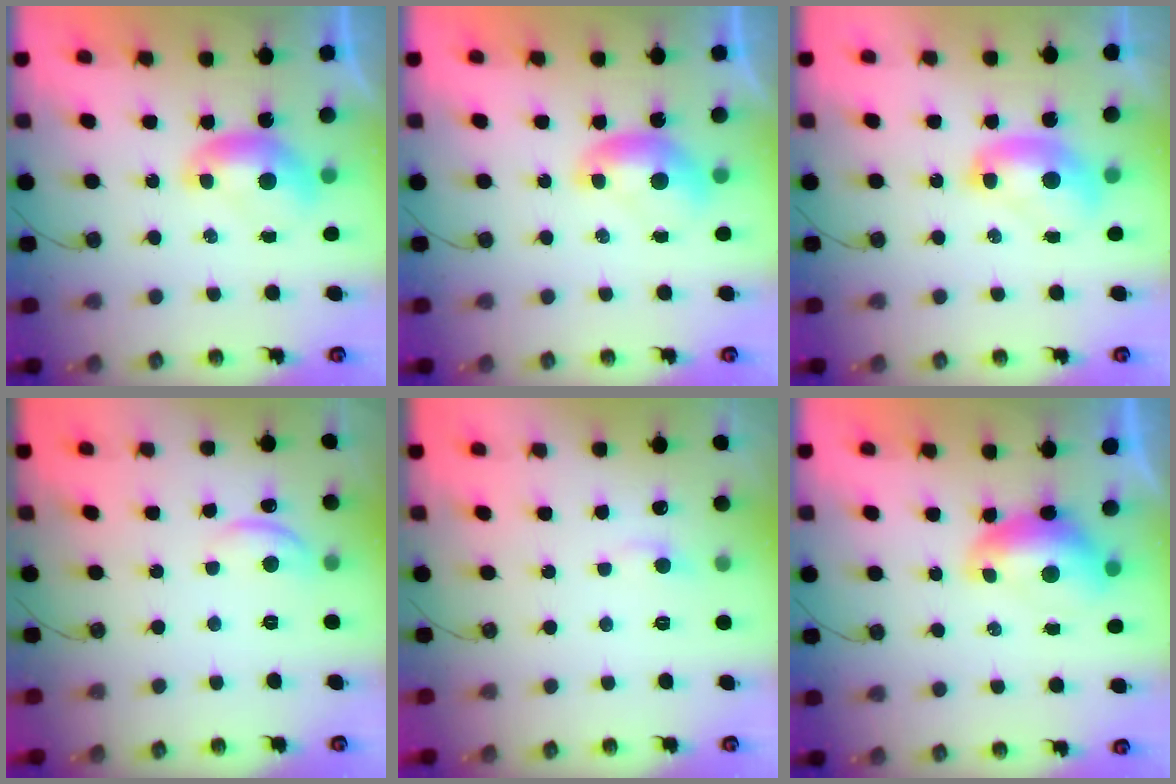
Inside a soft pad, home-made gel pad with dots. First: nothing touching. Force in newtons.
{"total": 0.0}
{"total": 2.1, "press": 2.1, "slide": 0.2}
{"total": 4.5, "press": 4.4, "slide": 0.7}
{"total": 1.1, "press": 1.0, "slide": 0.4}
{"total": 1.2, "press": 1.1, "slide": 0.4}